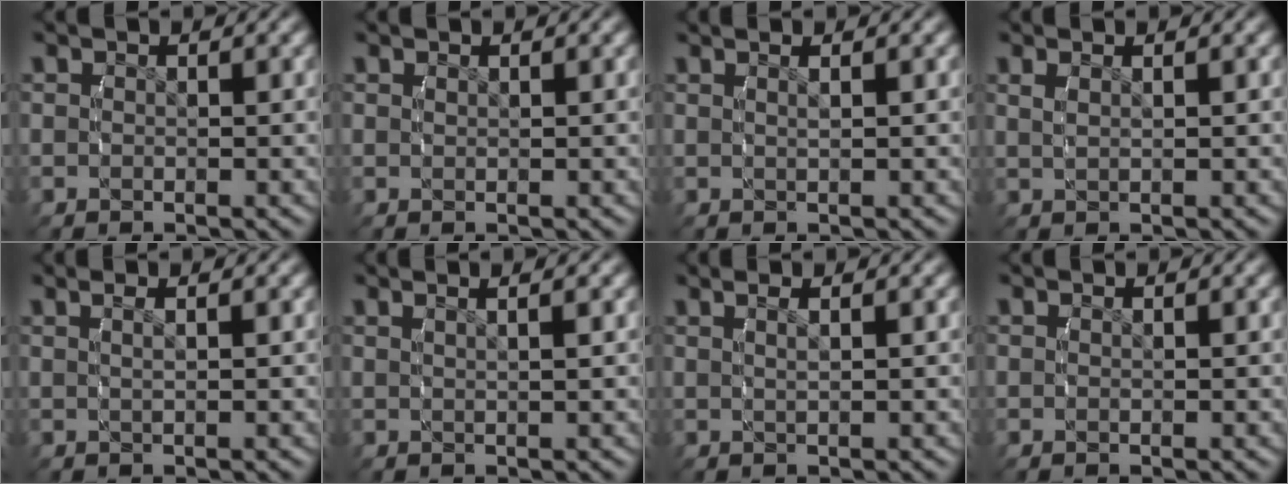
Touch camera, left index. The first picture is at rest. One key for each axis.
{"total": 0.6, "fx": 0.4, "fy": -0.5, "fz": 0.0, "tx": 0.003, "ty": -0.003, "tz": 0.012}
{"total": 1.6, "fx": 0.9, "fy": -0.3, "fz": 1.3, "tx": -0.012, "ty": 0.004, "tz": 0.018}
{"total": 1.0, "fx": 0.7, "fy": -0.4, "fz": 0.7, "tx": -0.013, "ty": -0.003, "tz": 0.024}
{"total": 2.1, "fx": 1.0, "fy": 0.2, "fz": 1.8, "tx": -0.015, "ty": 0.010, "tz": 0.017}
{"total": 2.2, "fx": 1.3, "fy": -0.3, "fz": 1.7, "tx": -0.014, "ty": 0.008, "tz": 0.026}
{"total": 2.4, "fx": 1.4, "fy": 0.2, "fz": 2.0, "tx": -0.018, "ty": 0.010, "tz": 0.024}
{"total": 0.0}